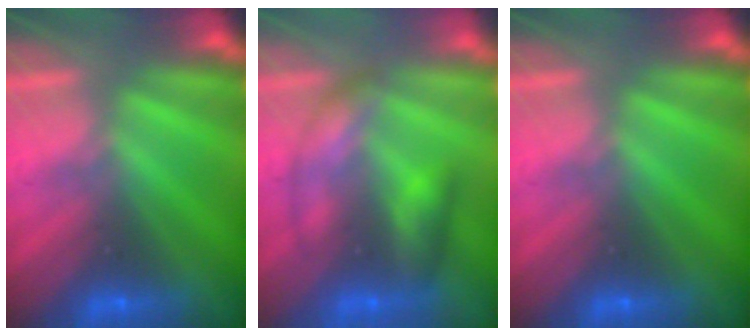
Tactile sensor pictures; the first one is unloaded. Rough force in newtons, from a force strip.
{"total": 2.6}
{"total": 0.0}